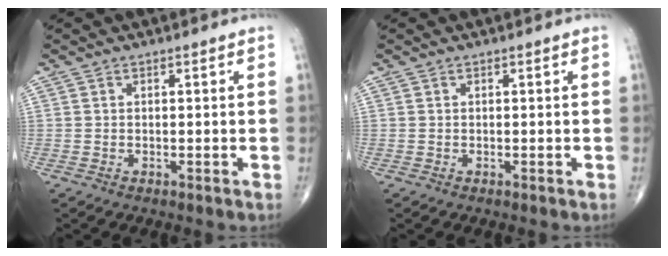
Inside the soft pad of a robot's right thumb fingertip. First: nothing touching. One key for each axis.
{"total": 0.0}